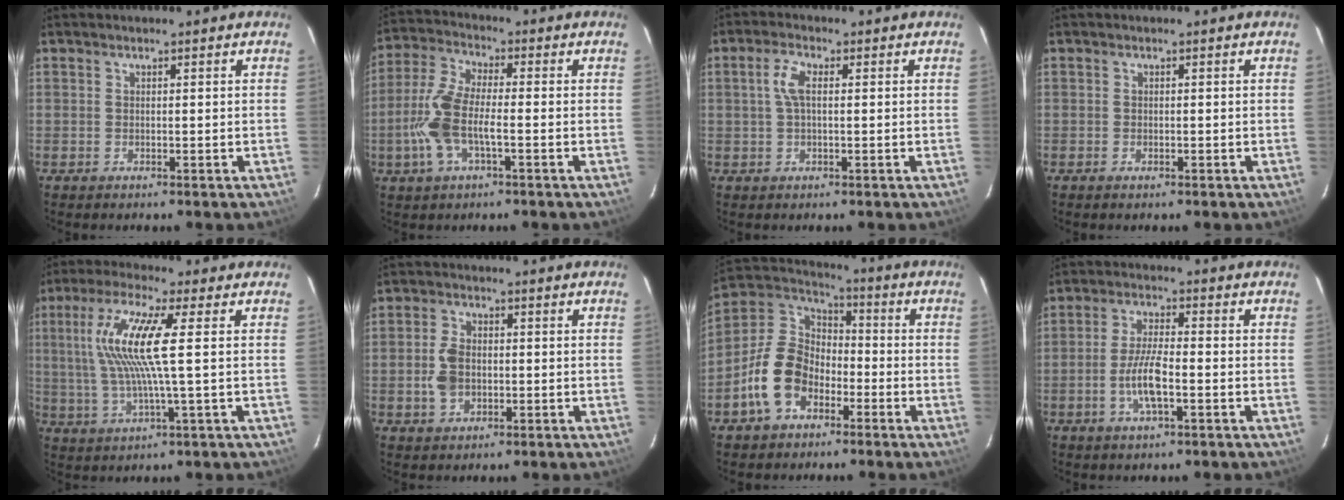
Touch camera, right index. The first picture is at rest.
{"total": 10.5, "force": [-2.9, 3.7, 9.3], "torque": [-0.209, 0.004, -0.061]}
{"total": 3.7, "force": [0.5, 1.6, 3.3], "torque": [-0.071, 0.009, 0.010]}
{"total": 0.6, "force": [-0.5, 0.3, 0.2], "torque": [-0.004, -0.001, -0.009]}
{"total": 11.9, "force": [1.7, 0.3, 11.8], "torque": [-0.234, 0.004, 0.034]}
{"total": 5.4, "force": [-1.0, 3.8, 3.7], "torque": [-0.082, 0.007, -0.013]}
{"total": 13.1, "force": [-6.1, 9.0, 7.3], "torque": [-0.154, 0.024, -0.110]}
{"total": 7.0, "force": [-2.4, 1.6, 6.3], "torque": [-0.129, 0.001, -0.046]}